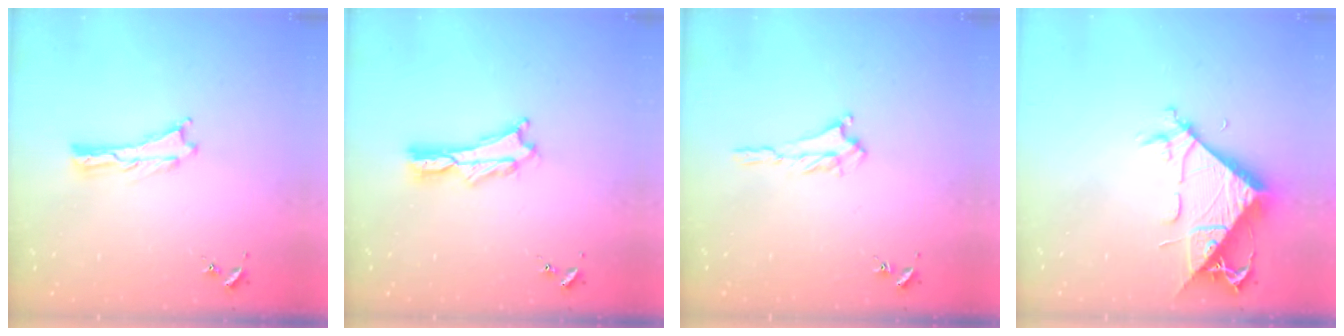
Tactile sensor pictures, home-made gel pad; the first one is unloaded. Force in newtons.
{"total": 2.0, "press": 2.0, "slide": 0.3}
{"total": 2.0, "press": 2.0, "slide": 0.5}
{"total": 8.2, "press": 8.2, "slide": 0.7}